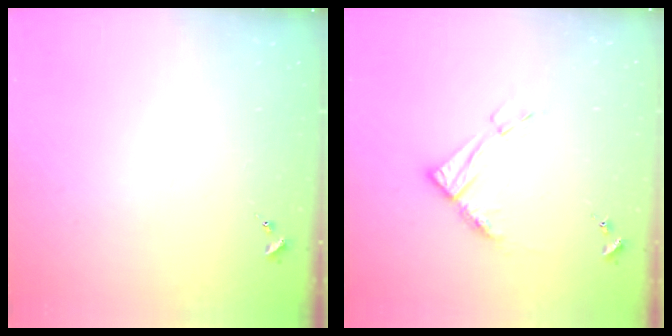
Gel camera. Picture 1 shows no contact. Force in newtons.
{"total": 9.6, "press": 9.5, "slide": 1.1}